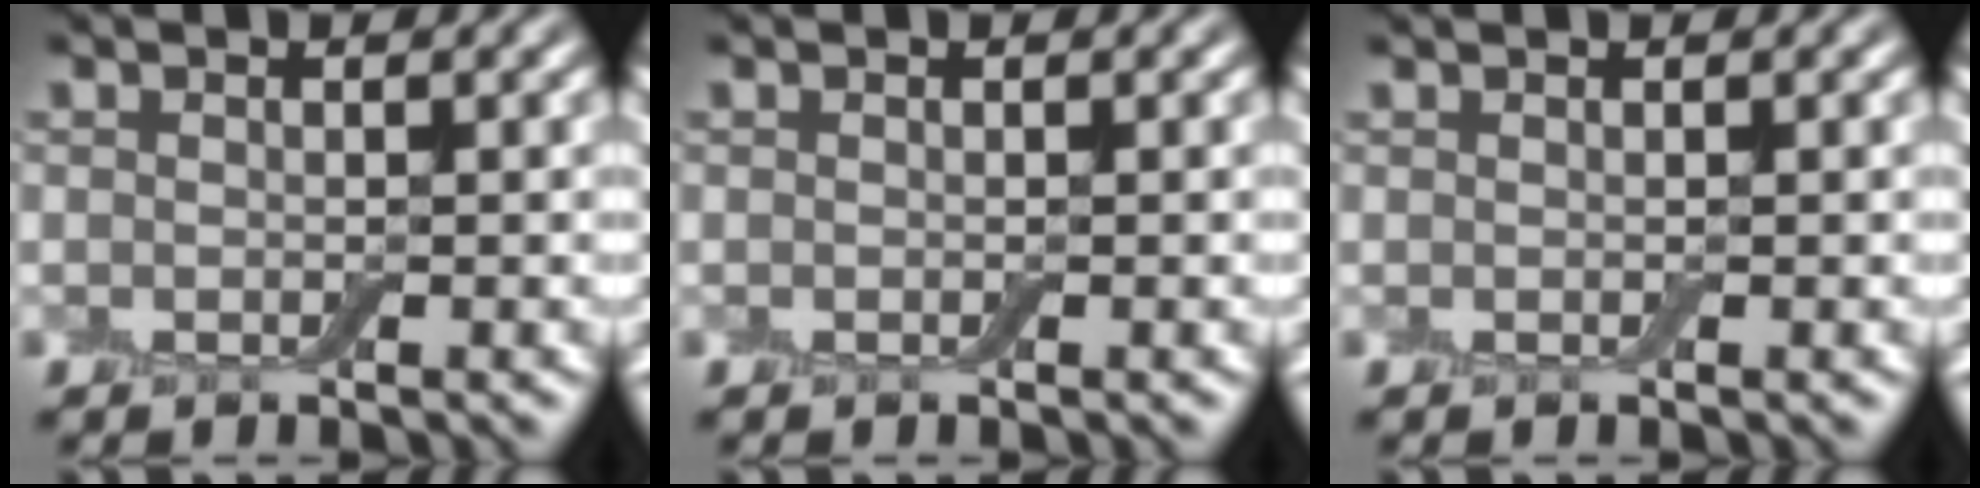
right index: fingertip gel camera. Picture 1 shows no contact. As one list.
[{"total": 0.0}, {"total": 0.0}]